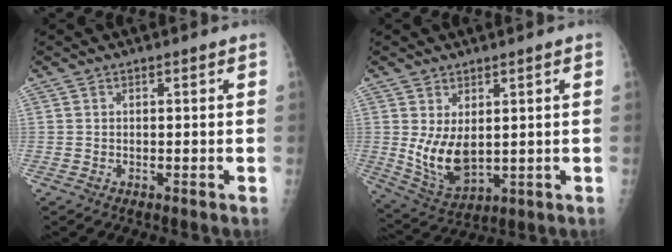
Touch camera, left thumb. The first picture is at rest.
{"total": 8.7, "force": [0.9, 4.9, 7.2], "torque": [-0.123, -0.019, 0.038]}